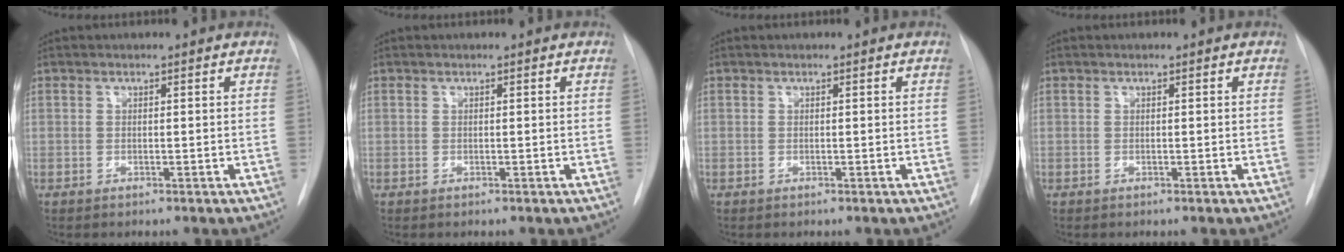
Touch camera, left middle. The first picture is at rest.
{"total": 0.0}
{"total": 0.0}
{"total": 0.0}